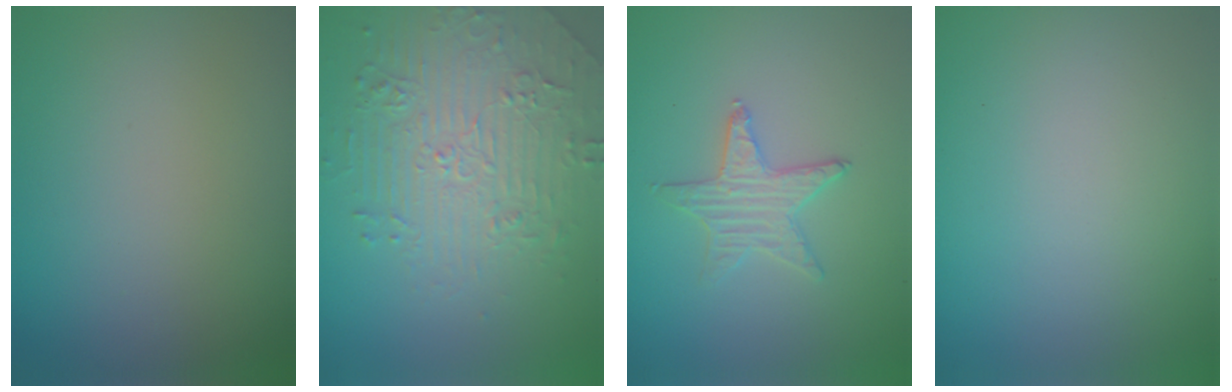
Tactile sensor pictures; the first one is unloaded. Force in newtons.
{"total": 4.4, "press": 4.0, "slide": 1.8}
{"total": 1.6, "press": 1.6, "slide": 0.2}
{"total": 0.0}